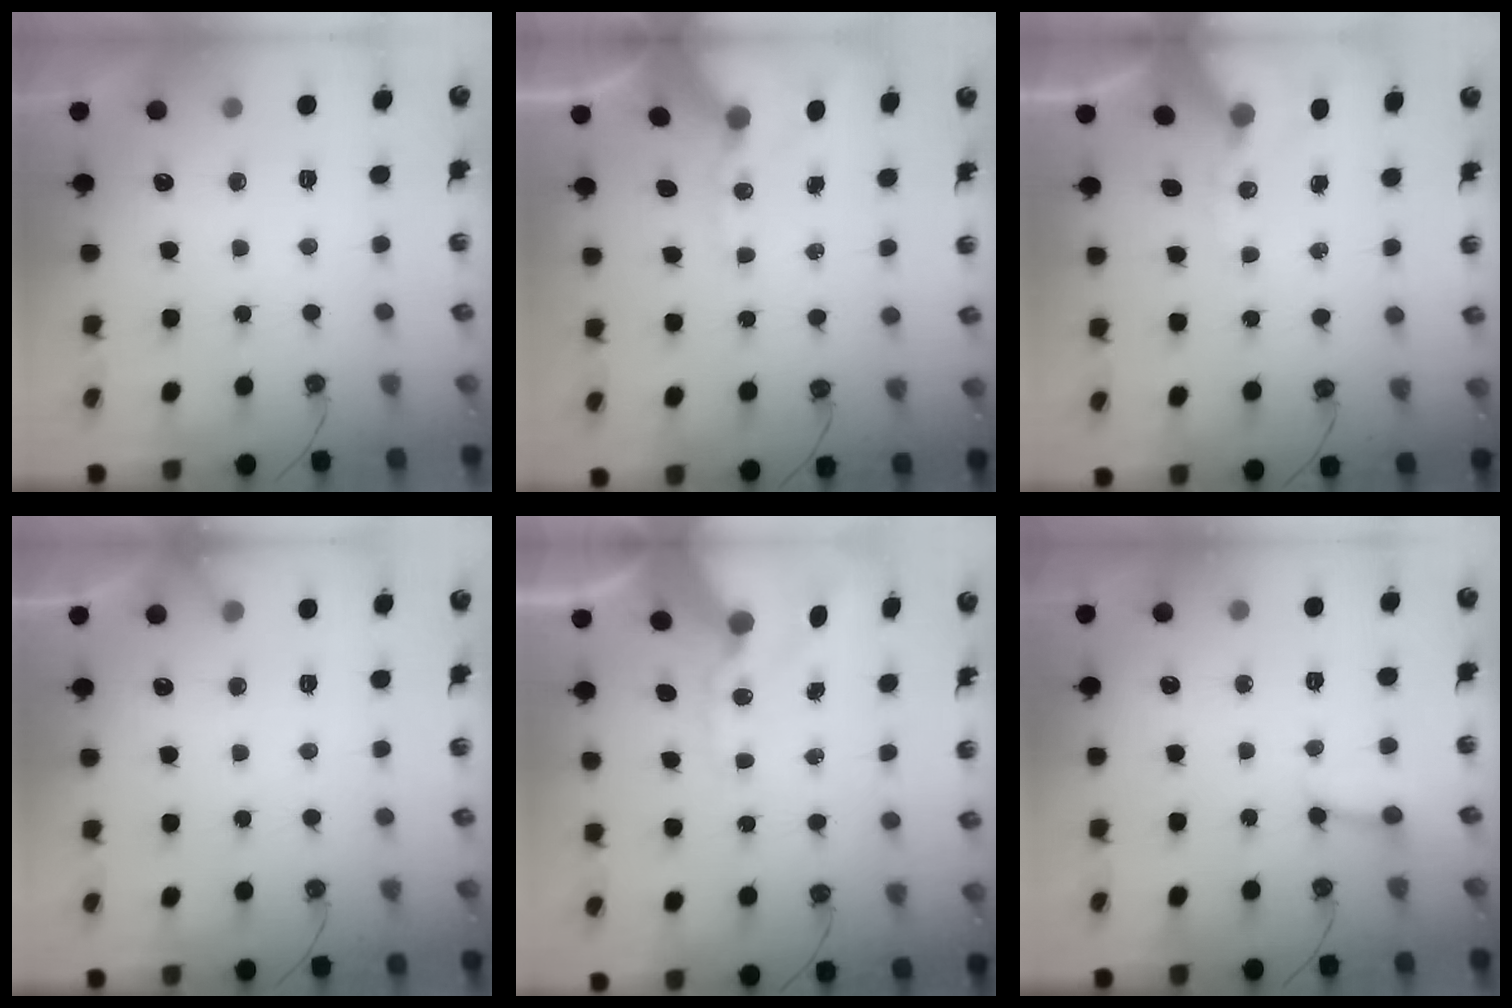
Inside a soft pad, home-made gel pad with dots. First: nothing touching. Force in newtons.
{"total": 11.0, "press": 10.8, "slide": 1.6}
{"total": 10.6, "press": 10.5, "slide": 1.6}
{"total": 4.7, "press": 4.6, "slide": 0.4}
{"total": 14.6, "press": 14.5, "slide": 2.1}
{"total": 2.5, "press": 2.5, "slide": 0.2}